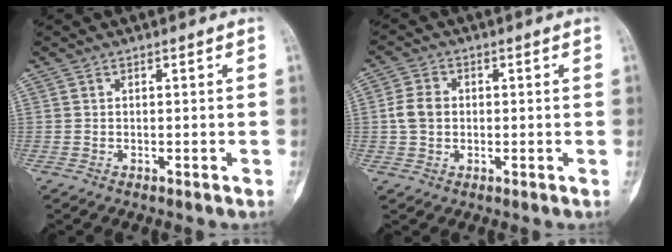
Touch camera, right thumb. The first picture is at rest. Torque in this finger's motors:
{"motor_torque": [0.60, 1.11, 0.14, -0.23, 0.05]}